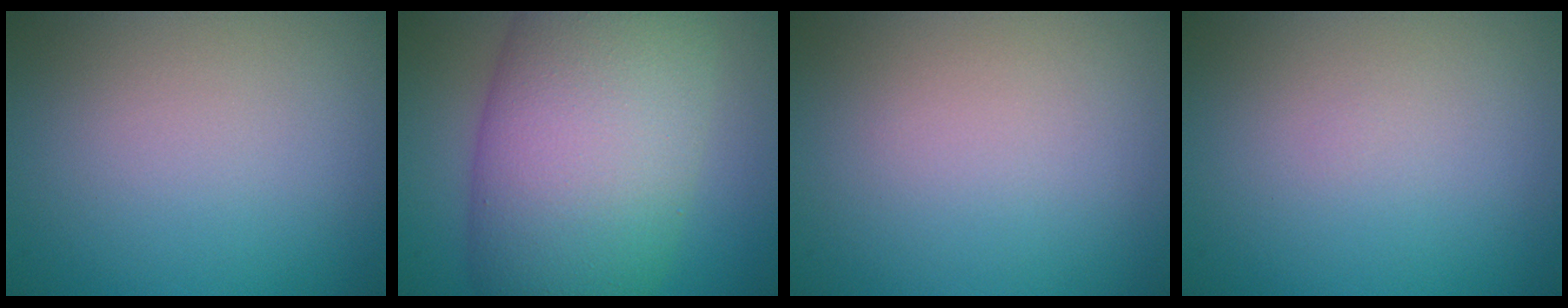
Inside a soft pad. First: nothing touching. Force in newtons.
{"total": 13.9, "press": 13.9, "slide": 0.7}
{"total": 0.0}
{"total": 0.0}